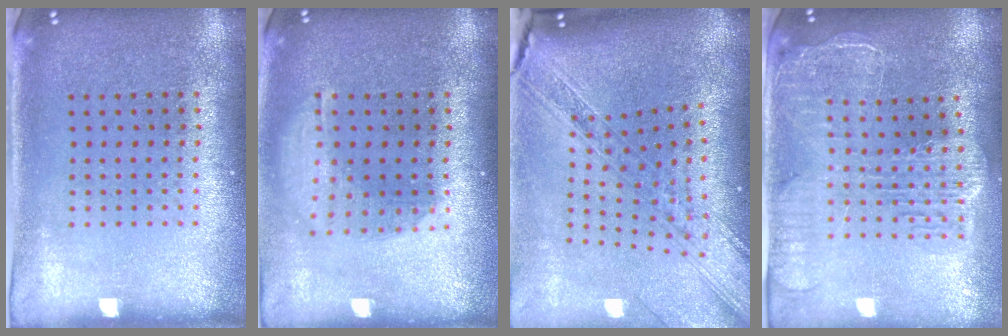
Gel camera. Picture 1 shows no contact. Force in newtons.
{"total": 1.5, "press": 1.3, "slide": 0.9}
{"total": 2.8, "press": 2.2, "slide": 1.7}
{"total": 2.5, "press": 2.2, "slide": 1.3}